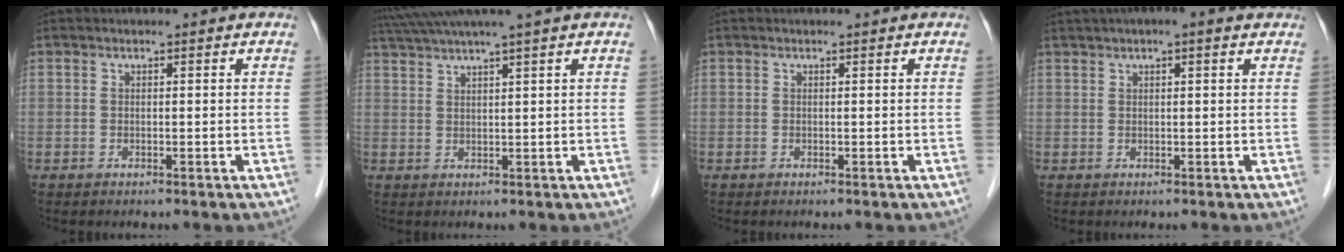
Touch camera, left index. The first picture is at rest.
{"total": 6.8, "force": [5.5, -1.8, 3.6], "torque": [-0.059, 0.025, 0.094]}
{"total": 0.0}
{"total": 5.2, "force": [3.4, 0.9, 3.8], "torque": [-0.063, 0.034, 0.050]}